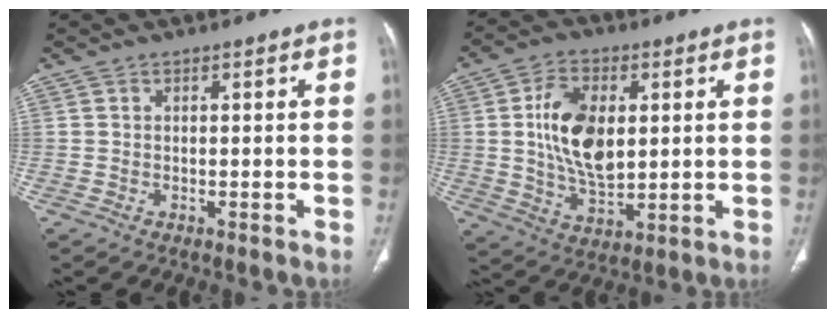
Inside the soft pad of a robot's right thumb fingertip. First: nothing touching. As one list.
[{"total": 13.5, "force": [2.0, 7.8, 10.8], "torque": [-0.183, -0.011, 0.042]}]